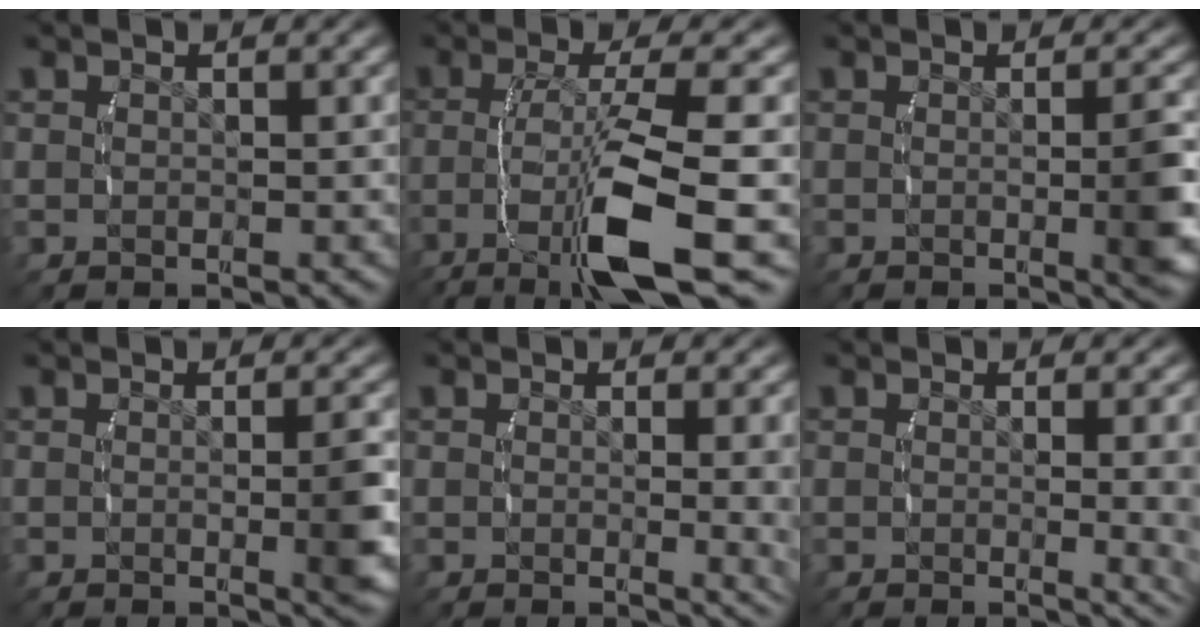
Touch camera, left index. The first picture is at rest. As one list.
[{"total": 8.5, "force": [-3.9, 2.2, 7.2], "torque": [-0.139, -0.017, -0.044]}, {"total": 3.5, "force": [-0.6, 0.4, 3.4], "torque": [-0.045, -0.002, -0.013]}, {"total": 2.8, "force": [-0.5, 0.3, 2.8], "torque": [-0.041, -0.002, -0.011]}, {"total": 3.4, "force": [0.2, 0.5, 3.4], "torque": [-0.033, 0.001, -0.001]}, {"total": 3.8, "force": [0.0, 0.6, 3.8], "torque": [-0.035, 0.000, -0.004]}]